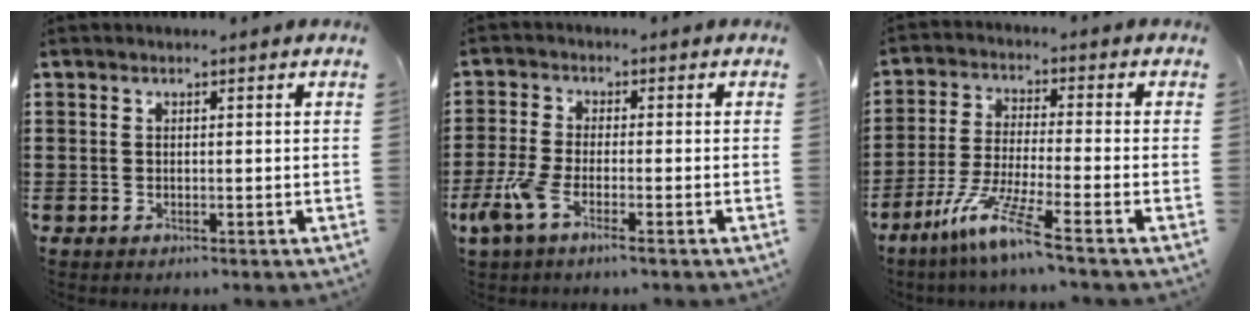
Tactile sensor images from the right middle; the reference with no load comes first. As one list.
[{"total": 5.1, "force": [-2.8, 1.0, 4.2], "torque": [-0.110, -0.014, -0.058]}, {"total": 8.7, "force": [-6.2, 0.2, 6.0], "torque": [-0.128, -0.013, -0.122]}]